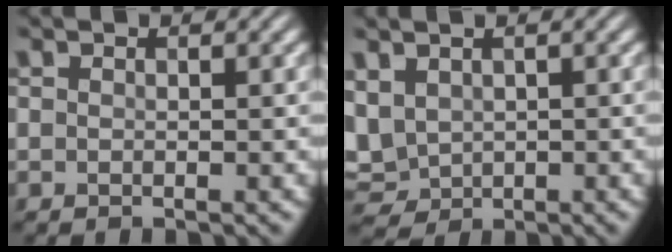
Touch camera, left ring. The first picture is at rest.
{"total": 3.7, "force": [0.6, 3.0, 2.1], "torque": [-0.062, -0.005, 0.019]}